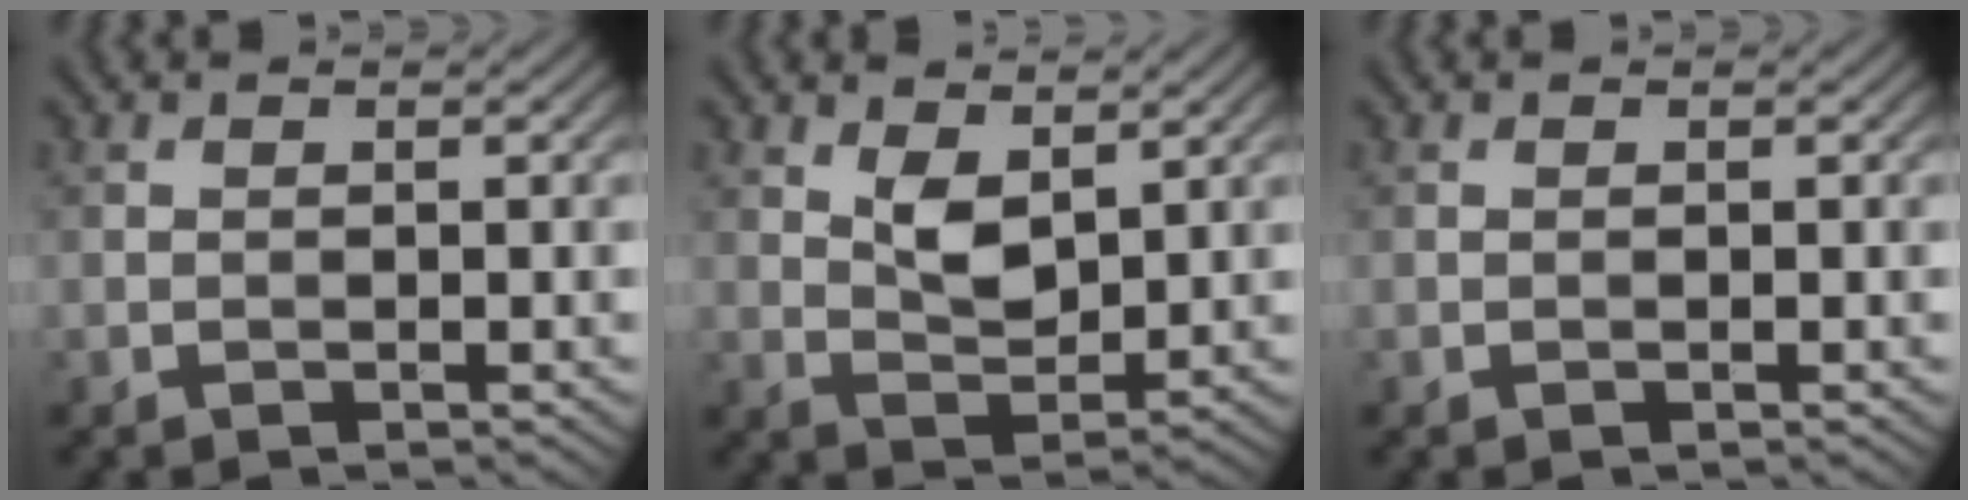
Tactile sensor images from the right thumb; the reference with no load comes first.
{"total": 4.3, "force": [2.1, 2.1, 3.0], "torque": [-0.064, -0.007, 0.044]}
{"total": 0.0}